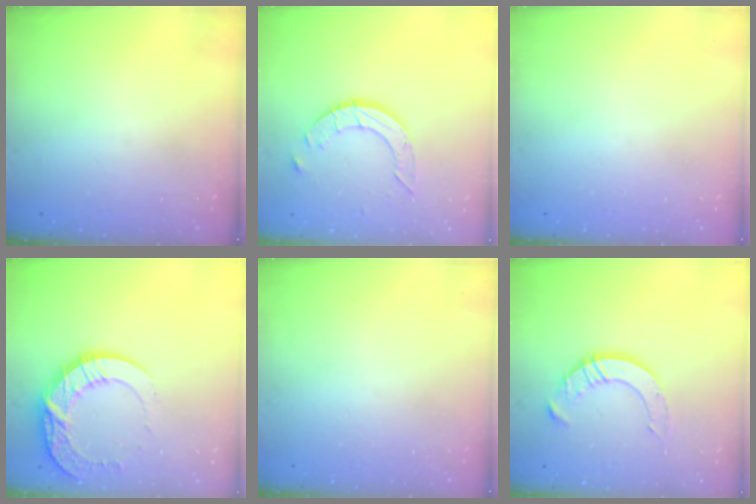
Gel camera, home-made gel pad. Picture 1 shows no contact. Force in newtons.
{"total": 9.0, "press": 9.0, "slide": 0.7}
{"total": 0.0}
{"total": 14.4, "press": 14.4, "slide": 1.4}
{"total": 0.0}
{"total": 10.5, "press": 10.5, "slide": 0.9}